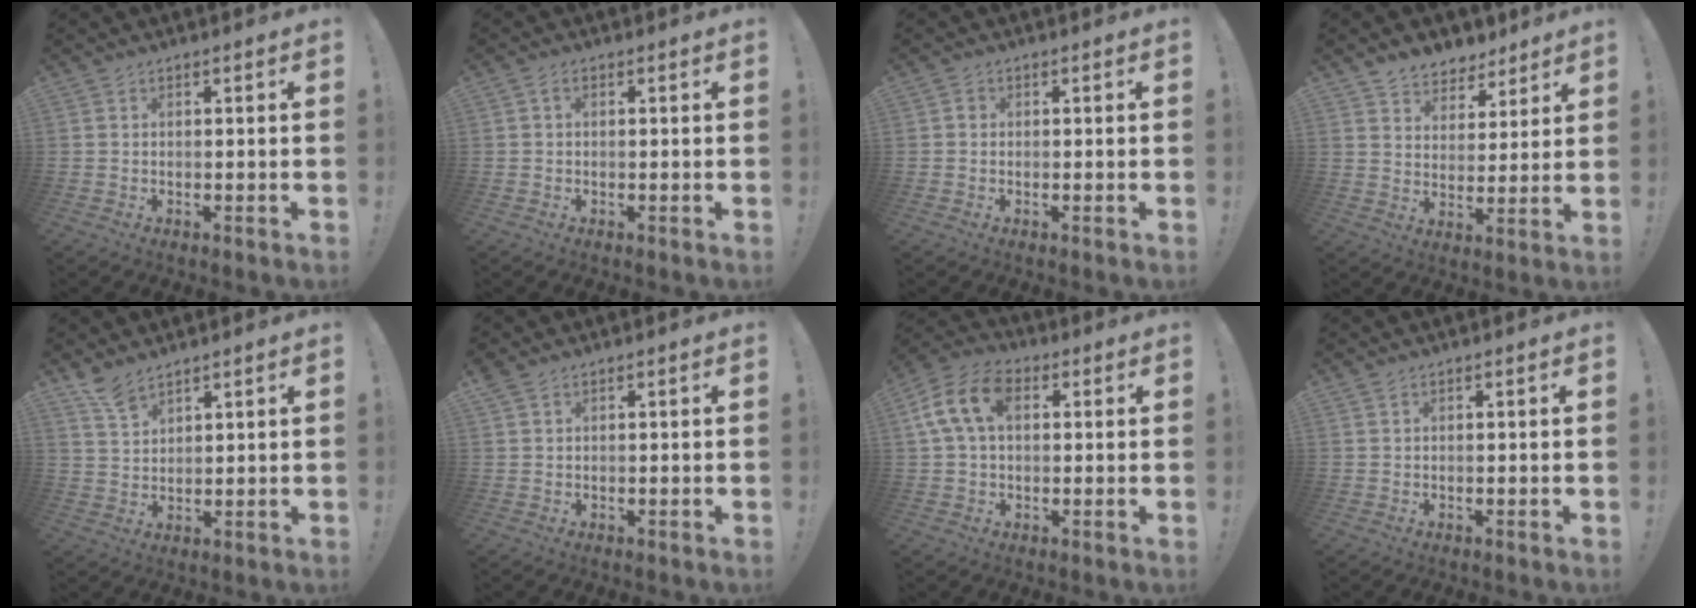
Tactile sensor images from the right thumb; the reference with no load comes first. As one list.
[{"total": 1.4, "force": [0.3, 0.8, 1.2], "torque": [-0.024, 0.005, 0.005]}, {"total": 0.9, "force": [-0.1, 0.8, 0.4], "torque": [-0.009, 0.004, -0.001]}, {"total": 7.4, "force": [5.7, 4.6, 1.0], "torque": [-0.015, -0.045, 0.111]}, {"total": 5.8, "force": [4.8, 1.7, 2.7], "torque": [-0.046, -0.030, 0.089]}, {"total": 1.6, "force": [1.1, 0.9, 0.8], "torque": [-0.015, 0.000, 0.021]}, {"total": 13.1, "force": [3.6, 8.3, 9.5], "torque": [-0.184, 0.007, 0.068]}, {"total": 0.7, "force": [0.5, 0.0, 0.4], "torque": [-0.014, 0.002, 0.011]}]